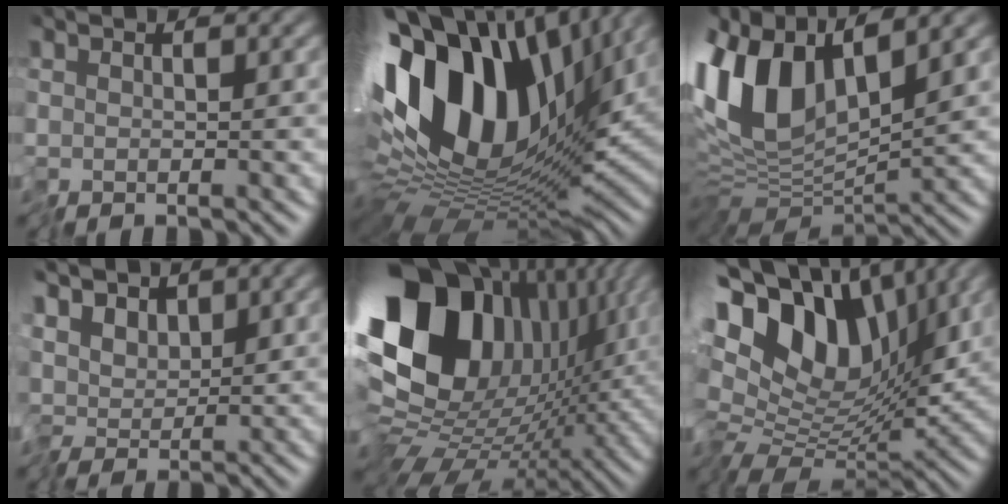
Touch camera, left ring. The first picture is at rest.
{"total": 17.6, "force": [4.5, 10.1, 13.7], "torque": [-0.267, 0.015, 0.069]}
{"total": 11.0, "force": [3.7, 5.3, 8.8], "torque": [-0.193, 0.014, 0.059]}
{"total": 2.8, "force": [0.7, 2.1, 1.7], "torque": [-0.039, -0.003, -0.003]}
{"total": 19.4, "force": [4.3, 13.0, 13.8], "torque": [-0.265, -0.024, 0.094]}
{"total": 12.4, "force": [5.2, 7.2, 8.7], "torque": [-0.160, 0.016, 0.090]}